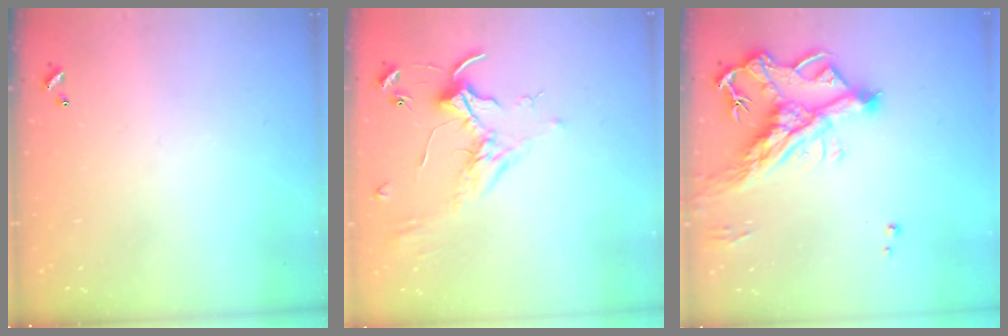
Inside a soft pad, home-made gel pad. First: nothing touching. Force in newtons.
{"total": 1.7, "press": 1.6, "slide": 0.4}
{"total": 13.8, "press": 13.6, "slide": 2.1}